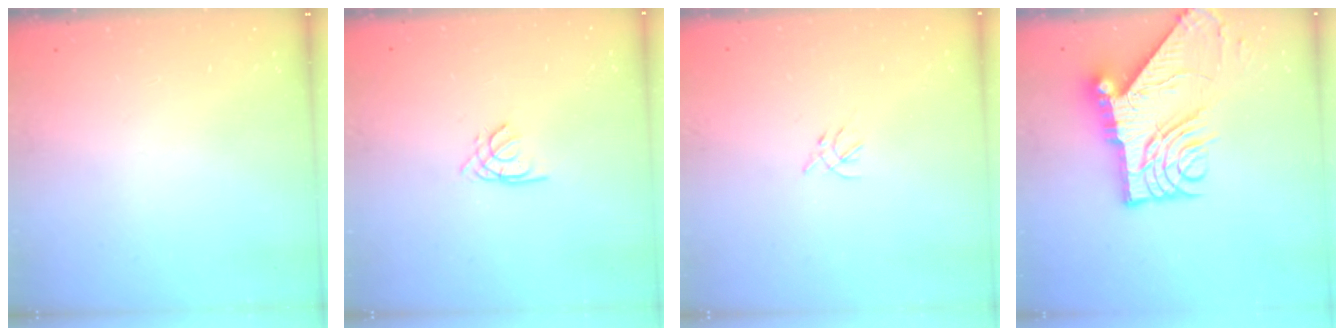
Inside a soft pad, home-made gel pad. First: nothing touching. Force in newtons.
{"total": 1.1, "press": 1.1, "slide": 0.3}
{"total": 2.3, "press": 2.2, "slide": 0.6}
{"total": 15.2, "press": 15.1, "slide": 1.6}